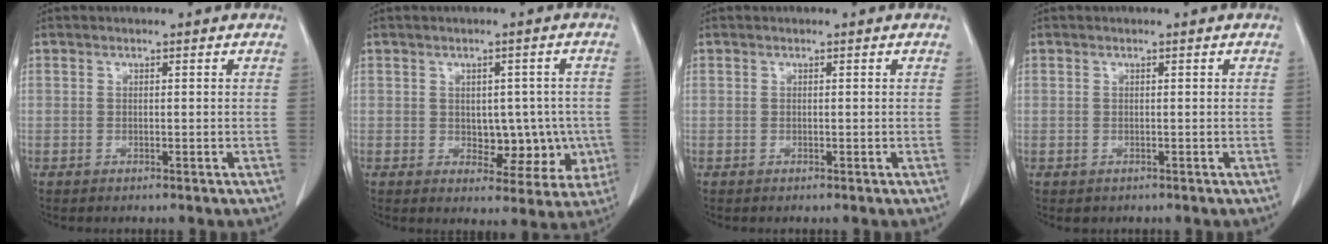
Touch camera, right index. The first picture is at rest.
{"total": 7.6, "force": [-0.8, 4.9, 5.8], "torque": [-0.050, 0.014, 0.002]}
{"total": 0.0}
{"total": 0.6, "force": [-0.2, 0.6, 0.0], "torque": [-0.001, 0.005, -0.003]}